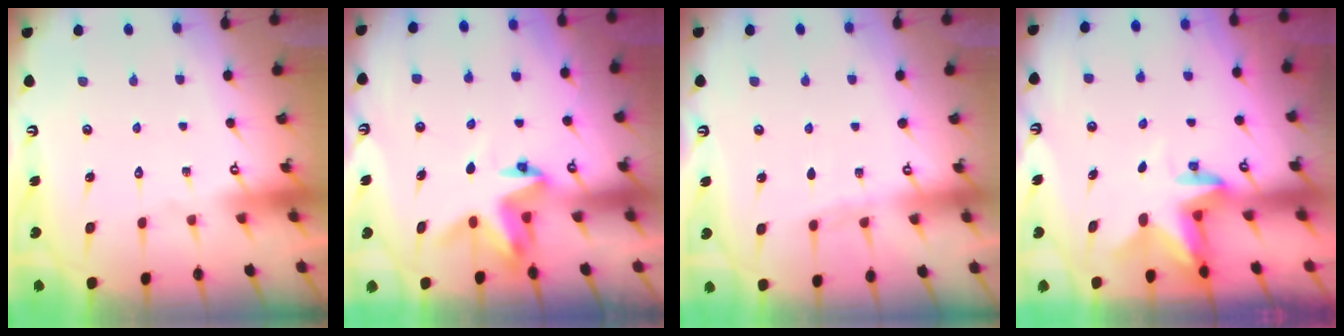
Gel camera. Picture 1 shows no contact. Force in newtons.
{"total": 4.1, "press": 4.1, "slide": 0.2}
{"total": 3.6, "press": 3.5, "slide": 0.5}
{"total": 2.6, "press": 2.6, "slide": 0.6}